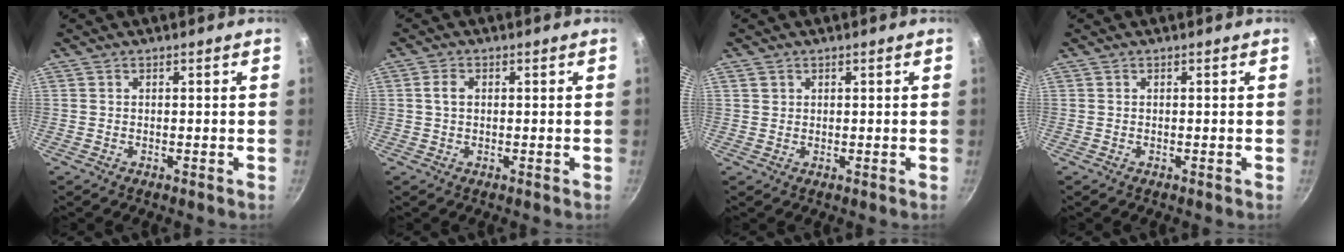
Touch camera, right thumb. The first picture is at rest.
{"total": 2.1, "force": [0.2, 1.5, 1.5], "torque": [-0.027, 0.006, 0.004]}
{"total": 1.4, "force": [0.6, 1.1, 0.4], "torque": [-0.002, 0.003, 0.010]}
{"total": 0.0}